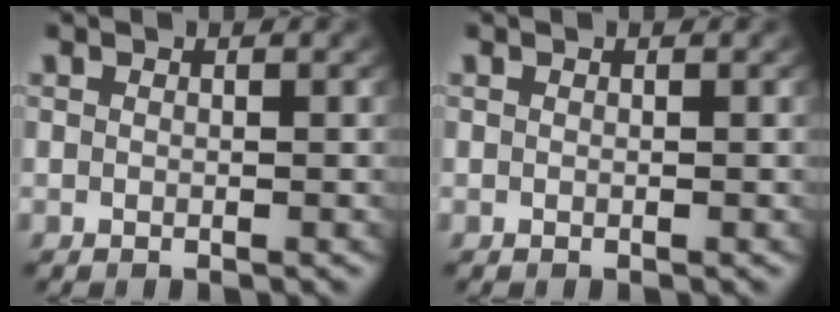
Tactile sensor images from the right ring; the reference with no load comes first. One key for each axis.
{"total": 0.0}